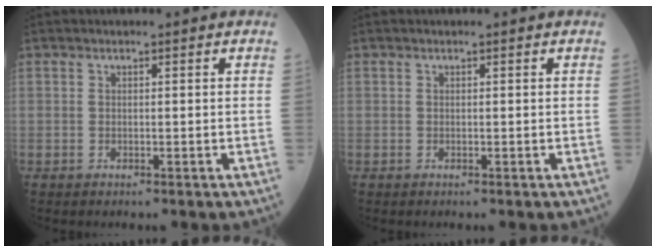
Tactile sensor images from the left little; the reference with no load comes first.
{"total": 0.0}